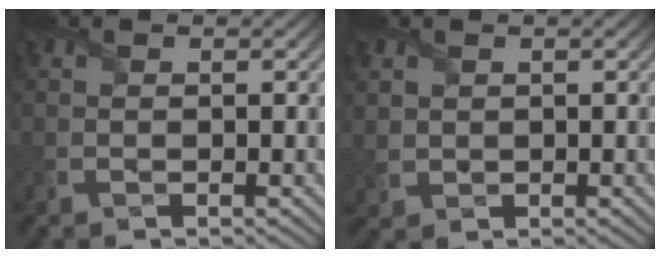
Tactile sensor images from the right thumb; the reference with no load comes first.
{"total": 1.7, "force": [0.6, 1.6, 0.2], "torque": [-0.022, -0.005, 0.011]}